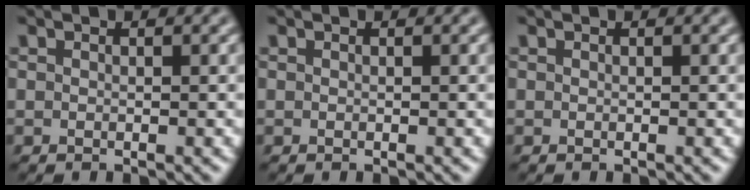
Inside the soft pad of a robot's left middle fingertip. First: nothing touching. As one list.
[{"total": 0.0}, {"total": 0.0}]